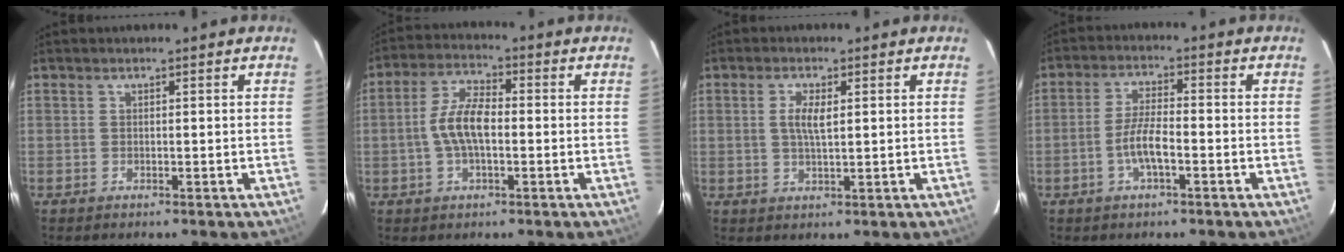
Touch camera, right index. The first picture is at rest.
{"total": 7.5, "force": [-1.0, 3.3, 6.7], "torque": [-0.136, 0.013, -0.019]}
{"total": 3.7, "force": [0.8, 1.1, 3.4], "torque": [-0.066, 0.002, 0.015]}
{"total": 5.6, "force": [-2.2, 1.3, 5.0], "torque": [-0.102, 0.004, -0.044]}